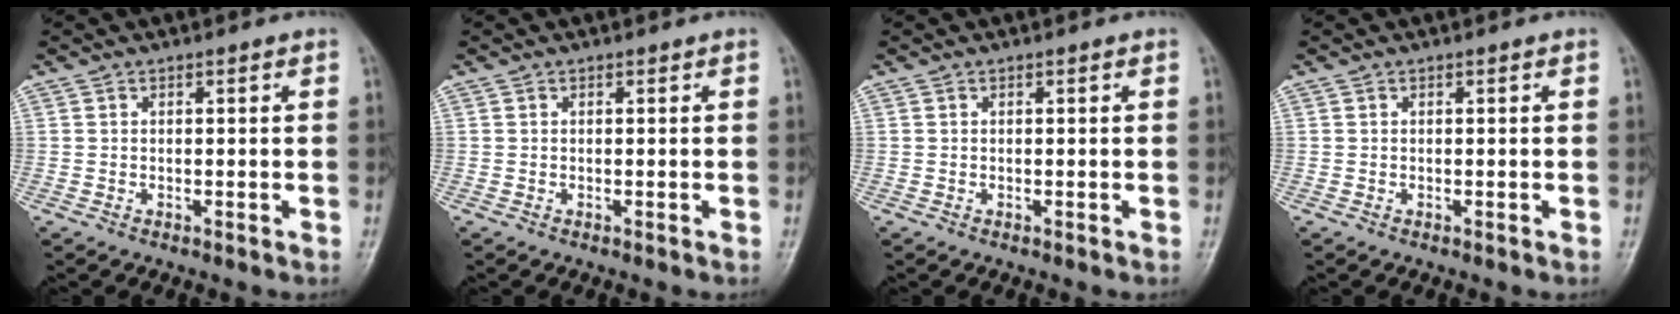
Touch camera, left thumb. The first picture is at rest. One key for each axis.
{"total": 0.0}
{"total": 0.0}
{"total": 0.0}